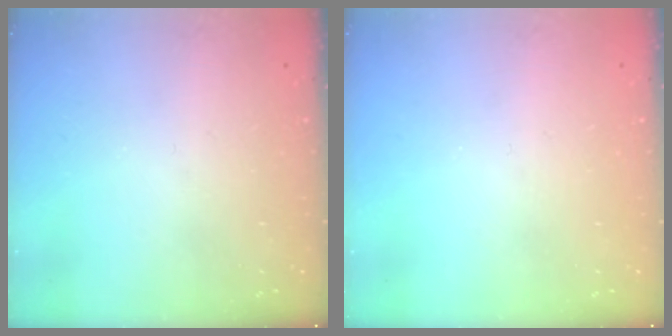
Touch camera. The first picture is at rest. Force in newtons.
{"total": 0.0}